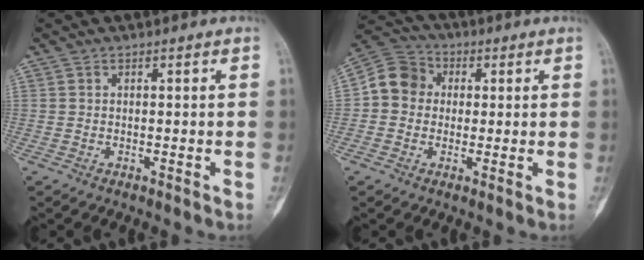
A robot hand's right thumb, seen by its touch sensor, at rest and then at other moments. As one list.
[{"total": 8.2, "force": [0.4, 7.4, 3.5], "torque": [-0.046, 0.023, -0.009]}]